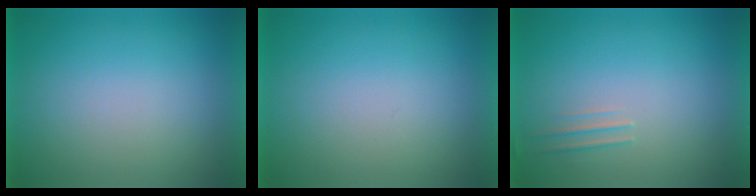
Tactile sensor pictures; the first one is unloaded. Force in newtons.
{"total": 0.0}
{"total": 1.5}